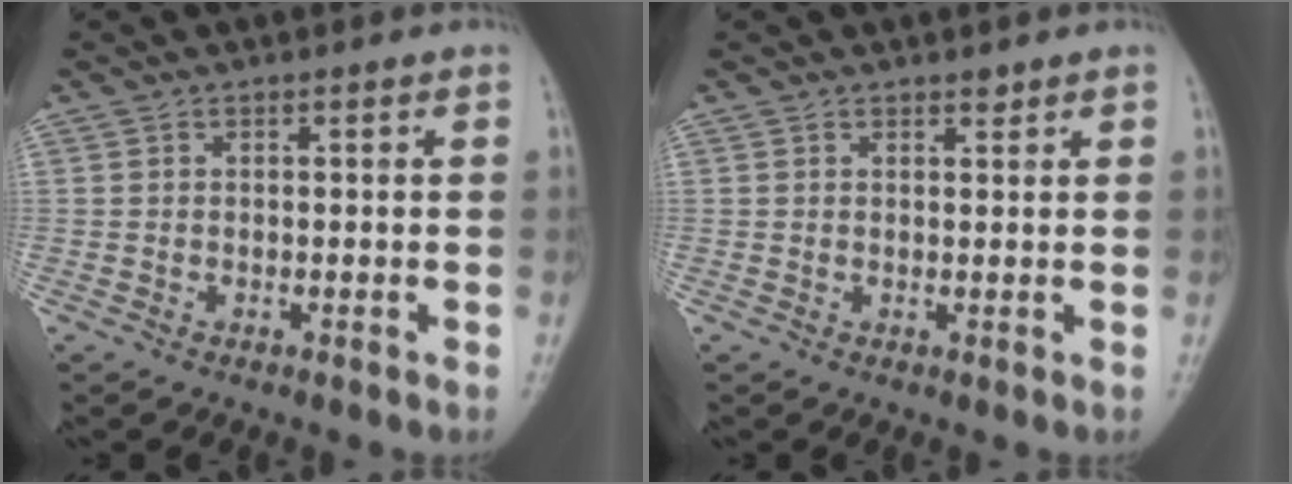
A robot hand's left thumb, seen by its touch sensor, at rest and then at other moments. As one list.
[{"total": 1.0, "force": [0.8, 0.4, 0.4], "torque": [-0.002, -0.006, 0.012]}]